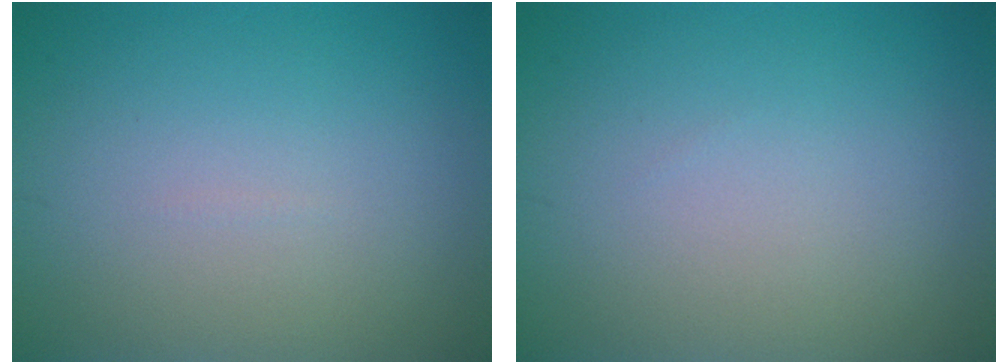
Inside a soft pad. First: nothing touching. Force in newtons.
{"total": 0.0}